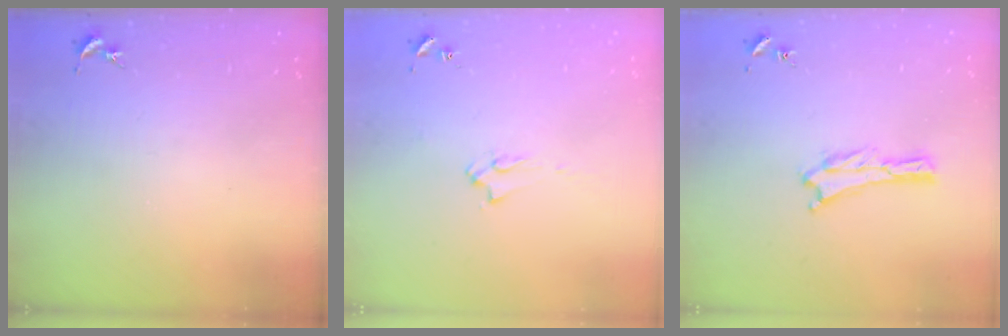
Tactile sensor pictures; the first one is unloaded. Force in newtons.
{"total": 2.0, "press": 2.0, "slide": 0.3}
{"total": 0.0}